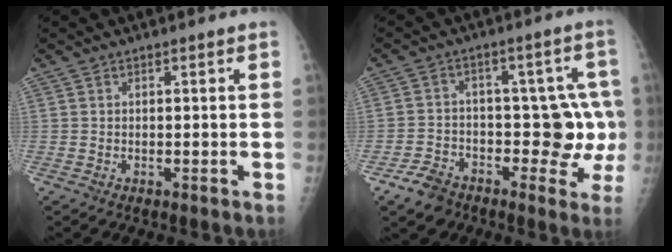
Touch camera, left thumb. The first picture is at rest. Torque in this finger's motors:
{"motor_torque": [-0.01, 0.15, -0.10, 0.17, 0.13]}